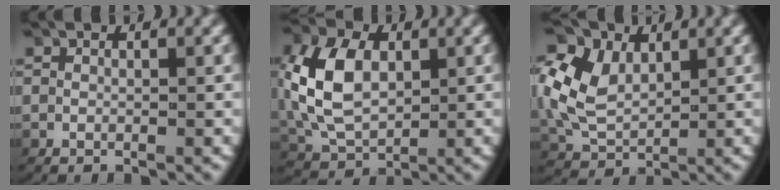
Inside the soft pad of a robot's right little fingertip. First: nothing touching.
{"total": 7.5, "force": [0.5, 5.4, 5.1], "torque": [-0.126, -0.015, 0.020]}
{"total": 7.4, "force": [1.0, 6.2, 4.0], "torque": [-0.108, -0.016, 0.024]}